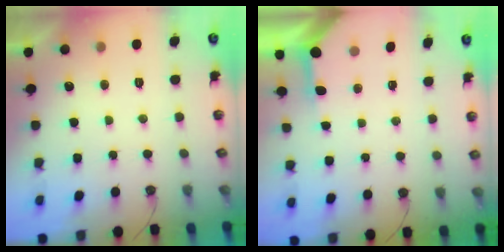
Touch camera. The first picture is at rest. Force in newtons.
{"total": 3.8, "press": 3.7, "slide": 0.2}